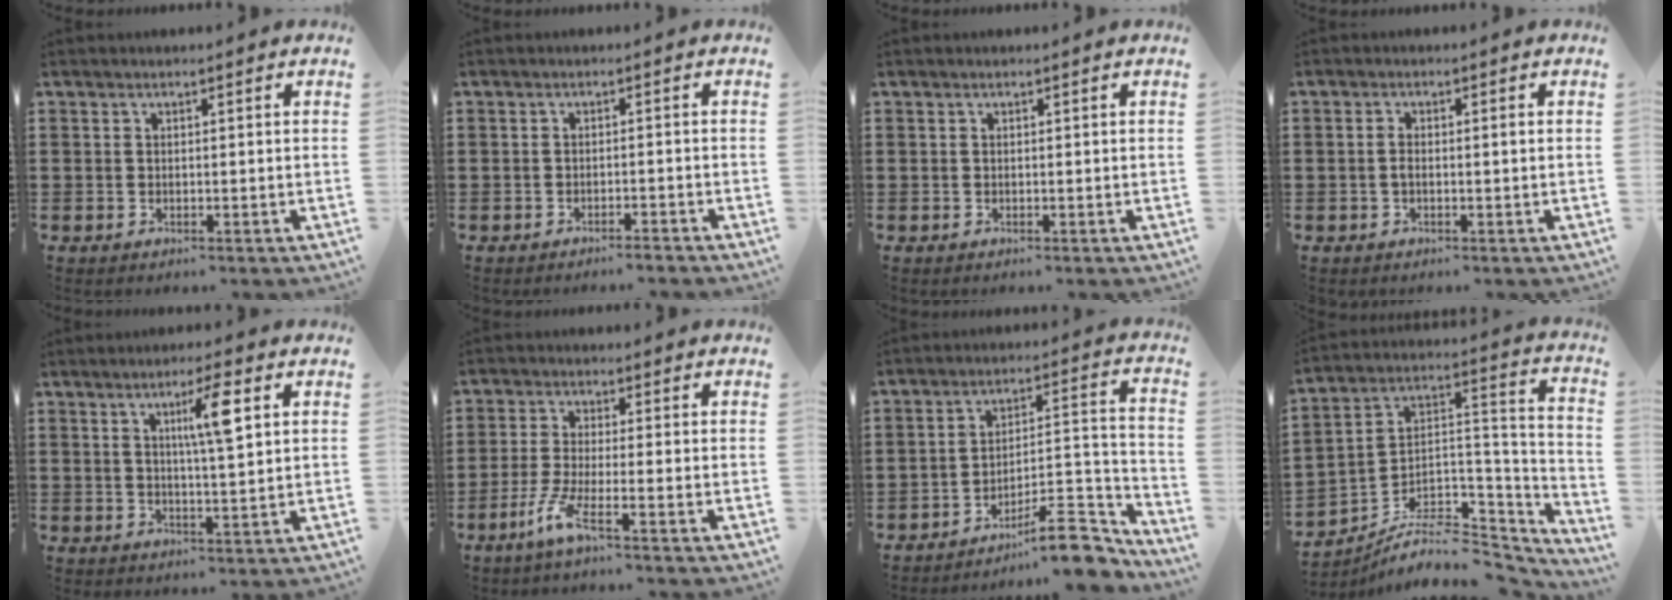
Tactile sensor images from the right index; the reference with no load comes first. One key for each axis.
{"total": 1.5, "fx": -1.5, "fy": -0.1, "fz": 0.3, "tx": -0.008, "ty": 0.002, "tz": -0.030}
{"total": 0.0}
{"total": 1.7, "fx": -0.2, "fy": 0.3, "fz": 1.6, "tx": -0.032, "ty": -0.002, "tz": -0.005}
{"total": 6.5, "fx": 2.3, "fy": 0.8, "fz": 6.0, "tx": -0.108, "ty": 0.000, "tz": 0.029}
{"total": 5.3, "fx": -3.0, "fy": 0.3, "fz": 4.3, "tx": -0.100, "ty": -0.014, "tz": -0.060}
{"total": 11.5, "fx": -9.1, "fy": 2.9, "fz": 6.5, "tx": -0.076, "ty": 0.039, "tz": -0.167}
{"total": 8.1, "fx": -6.2, "fy": 3.8, "fz": 3.7, "tx": -0.067, "ty": 0.006, "tz": -0.114}